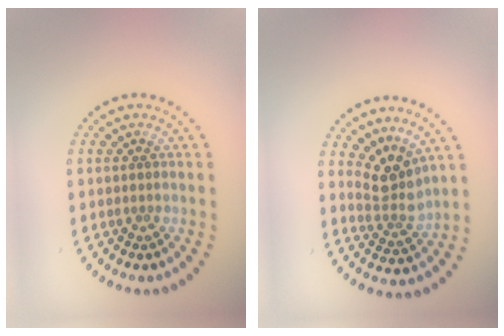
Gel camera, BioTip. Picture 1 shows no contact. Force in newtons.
{"total": 3.1, "press": 2.2, "slide": 2.1}